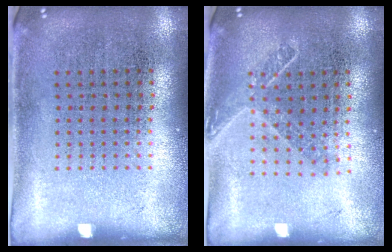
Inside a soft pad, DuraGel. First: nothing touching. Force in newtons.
{"total": 1.5, "press": 1.2, "slide": 0.9}